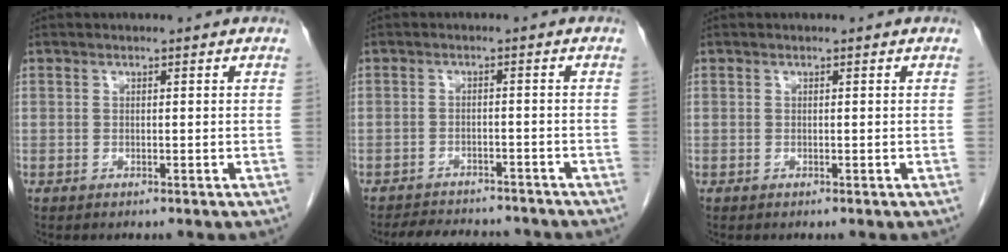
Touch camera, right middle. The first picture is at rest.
{"total": 9.9, "force": [-9.0, 2.7, 2.9], "torque": [-0.047, 0.004, -0.117]}
{"total": 0.0}